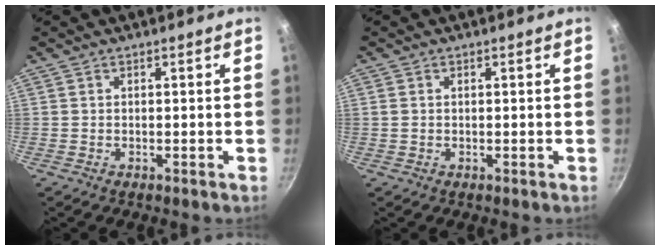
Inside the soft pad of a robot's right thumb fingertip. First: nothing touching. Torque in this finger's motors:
{"motor_torque": [-0.10, 0.06, -0.25, 0.22, 0.07]}